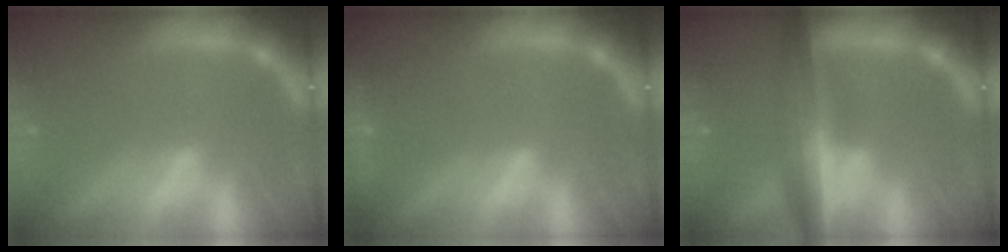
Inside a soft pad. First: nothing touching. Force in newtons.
{"total": 1.4}
{"total": 7.0}